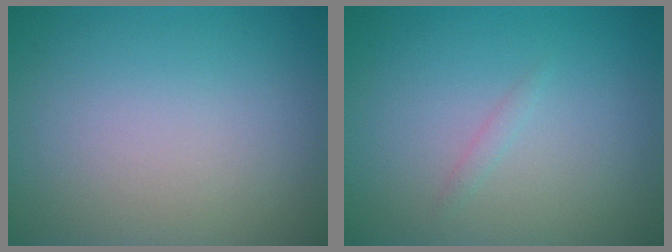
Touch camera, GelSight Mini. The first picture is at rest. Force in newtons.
{"total": 0.6, "press": 0.6, "slide": 0.0}